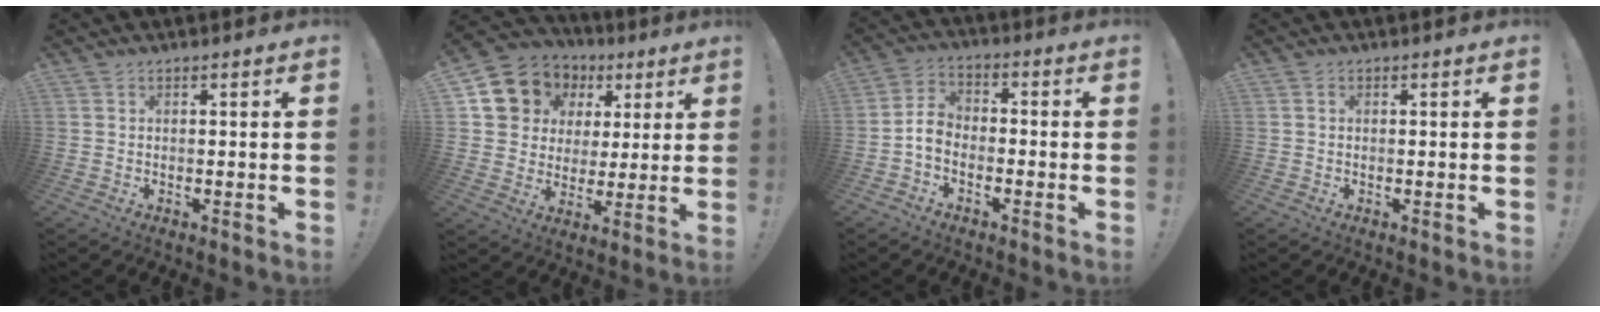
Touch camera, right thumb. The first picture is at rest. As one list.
[{"total": 11.6, "force": [5.1, 10.0, 3.0], "torque": [-0.047, -0.030, 0.112]}, {"total": 6.1, "force": [-2.7, 4.2, 3.5], "torque": [-0.076, 0.015, -0.046]}, {"total": 0.6, "force": [0.0, 0.6, 0.2], "torque": [-0.004, 0.004, -0.001]}]